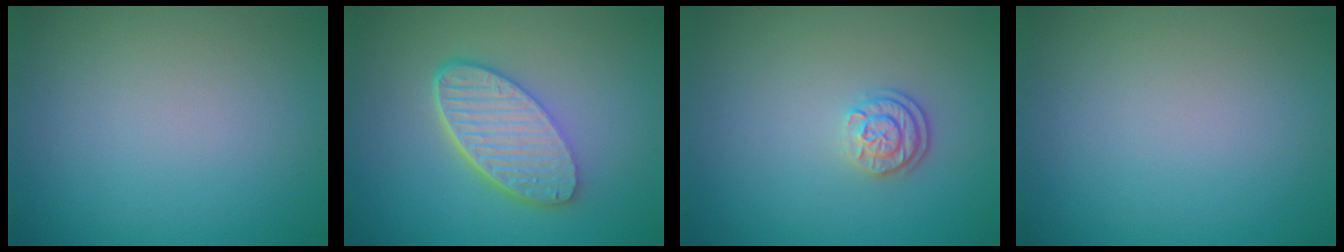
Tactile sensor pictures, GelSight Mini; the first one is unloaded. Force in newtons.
{"total": 6.0, "press": 4.4, "slide": 4.1}
{"total": 2.3, "press": 1.7, "slide": 1.4}
{"total": 0.0}